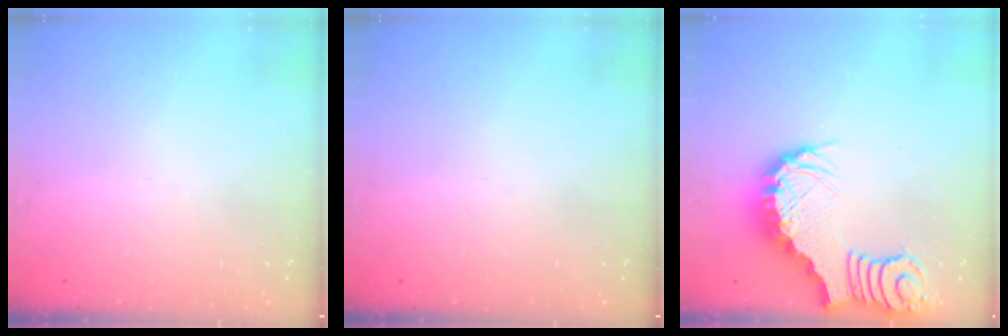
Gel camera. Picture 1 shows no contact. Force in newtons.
{"total": 0.0}
{"total": 3.1, "press": 3.0, "slide": 0.7}